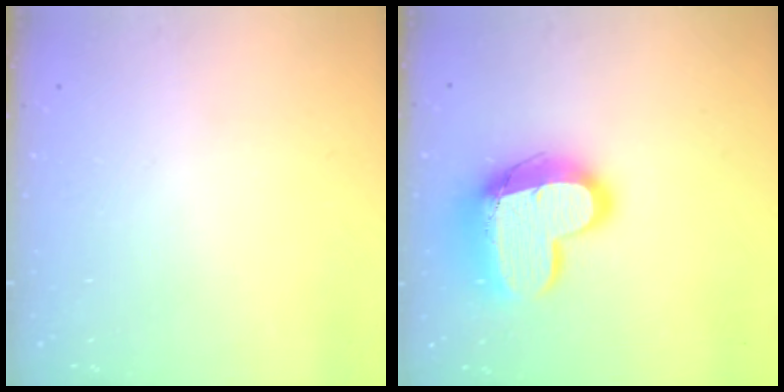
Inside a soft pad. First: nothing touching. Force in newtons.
{"total": 17.2, "press": 17.1, "slide": 1.5}